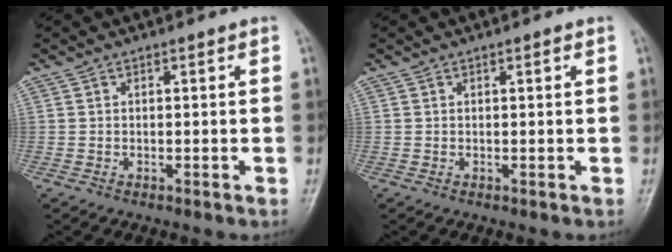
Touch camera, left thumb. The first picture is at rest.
{"total": 0.6, "force": [0.3, 0.1, 0.5], "torque": [-0.008, 0.000, 0.003]}